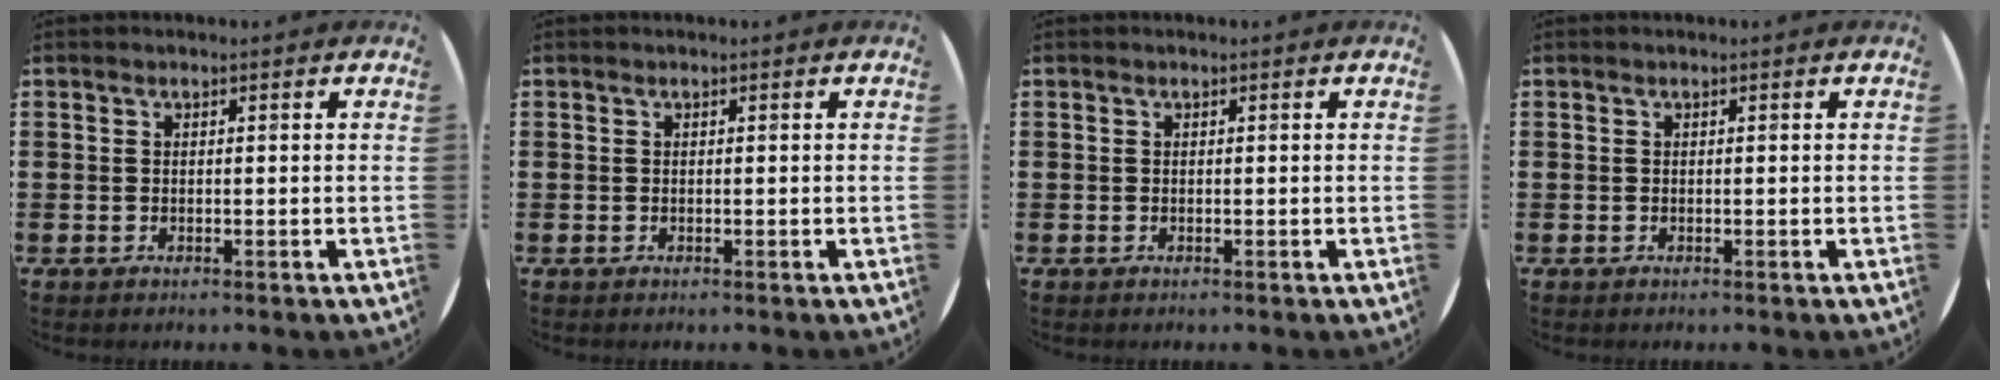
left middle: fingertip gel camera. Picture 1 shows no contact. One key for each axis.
{"total": 0.0}
{"total": 0.0}
{"total": 0.0}